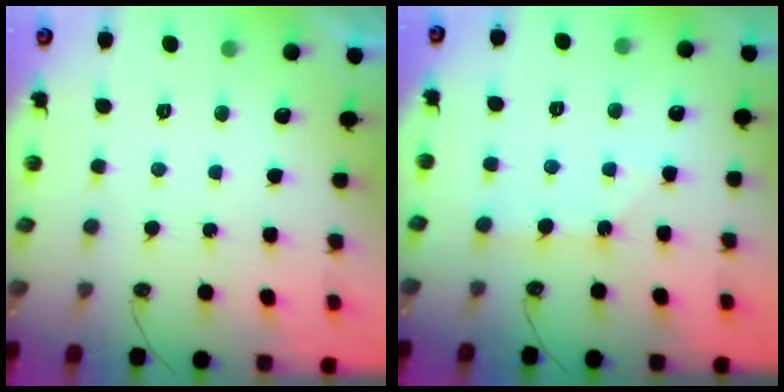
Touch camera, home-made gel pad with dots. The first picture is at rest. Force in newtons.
{"total": 1.1, "press": 1.1, "slide": 0.2}